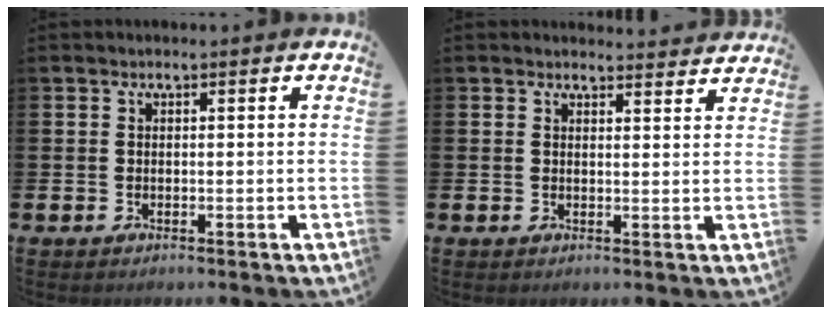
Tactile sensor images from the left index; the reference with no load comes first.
{"total": 2.6, "force": [2.6, 0.3, -0.2], "torque": [0.008, -0.019, 0.046]}